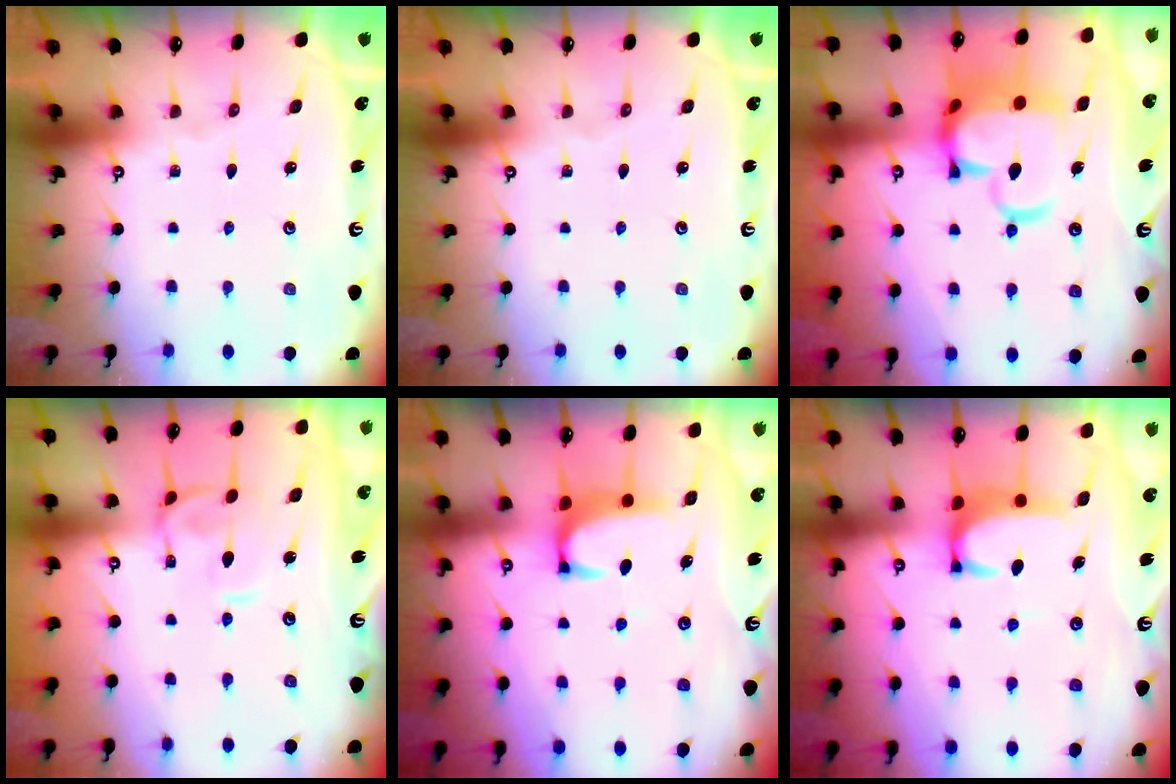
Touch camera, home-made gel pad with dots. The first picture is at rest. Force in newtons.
{"total": 0.0}
{"total": 12.6, "press": 12.5, "slide": 1.8}
{"total": 1.0, "press": 0.6, "slide": 0.7}
{"total": 2.0, "press": 1.9, "slide": 0.7}
{"total": 3.5, "press": 3.4, "slide": 0.9}